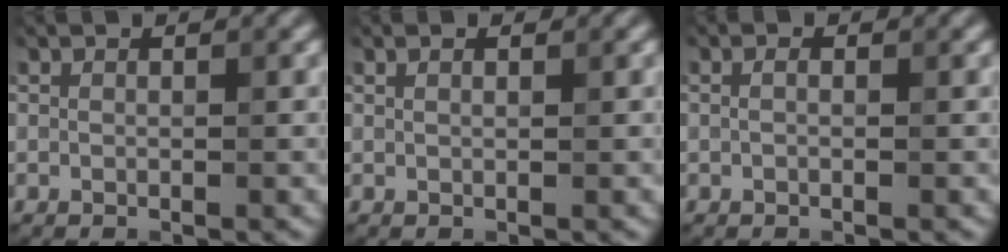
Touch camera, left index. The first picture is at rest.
{"total": 0.9, "force": [0.7, 0.3, 0.6], "torque": [-0.008, -0.006, 0.008]}
{"total": 0.7, "force": [0.0, 0.3, 0.6], "torque": [-0.016, 0.000, -0.003]}